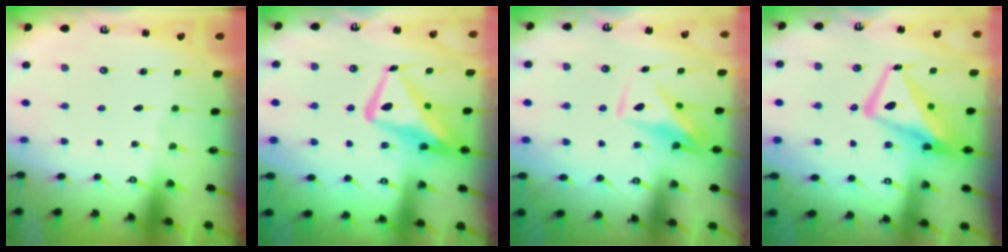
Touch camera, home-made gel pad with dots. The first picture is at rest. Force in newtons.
{"total": 15.5, "press": 15.4, "slide": 1.1}
{"total": 8.6, "press": 8.6, "slide": 0.9}
{"total": 12.0, "press": 11.9, "slide": 1.4}